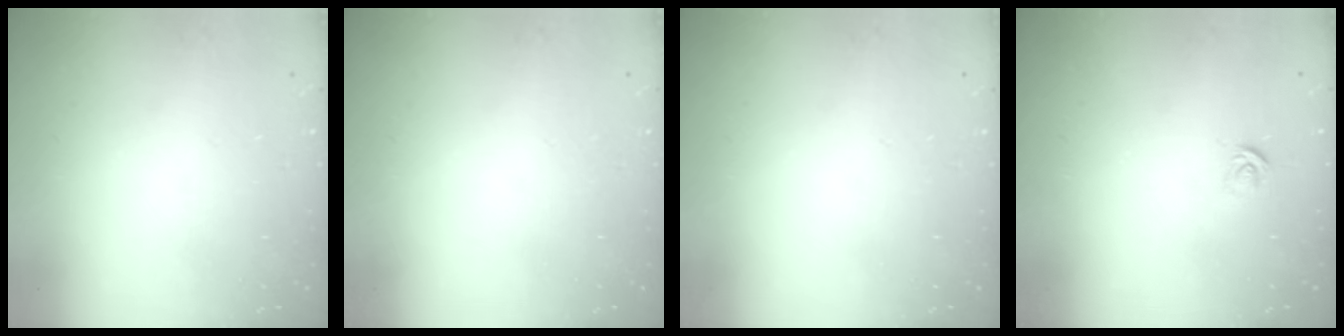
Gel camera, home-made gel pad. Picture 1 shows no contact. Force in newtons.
{"total": 0.0}
{"total": 0.0}
{"total": 2.6, "press": 2.6, "slide": 0.2}